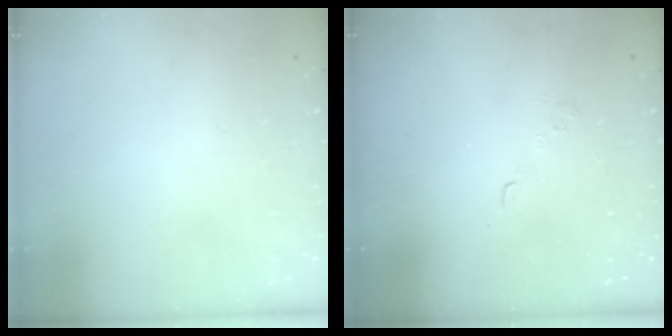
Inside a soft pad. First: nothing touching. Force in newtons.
{"total": 2.1, "press": 1.6, "slide": 1.4}